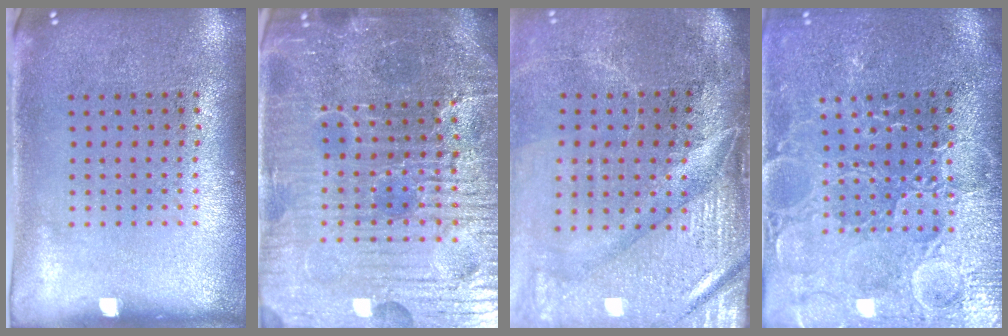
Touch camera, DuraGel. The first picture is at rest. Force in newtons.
{"total": 6.4, "press": 5.8, "slide": 2.7}
{"total": 4.6, "press": 3.9, "slide": 2.5}
{"total": 3.8, "press": 3.6, "slide": 1.1}